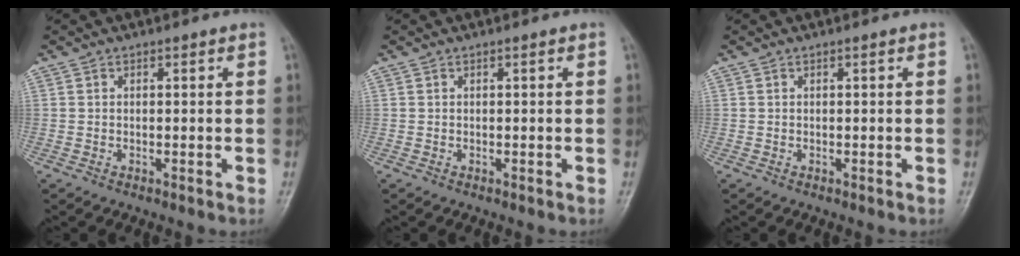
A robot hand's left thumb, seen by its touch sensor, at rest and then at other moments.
{"total": 0.0}
{"total": 0.0}